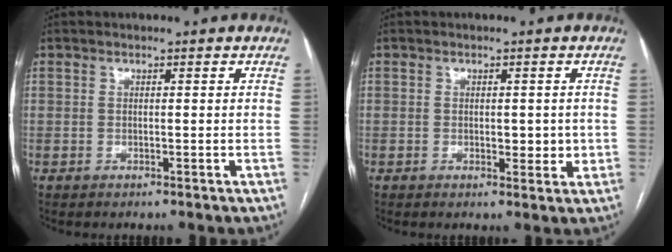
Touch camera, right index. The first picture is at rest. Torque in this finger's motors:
{"motor_torque": [0.45, -0.13, 0.23, 0.03]}